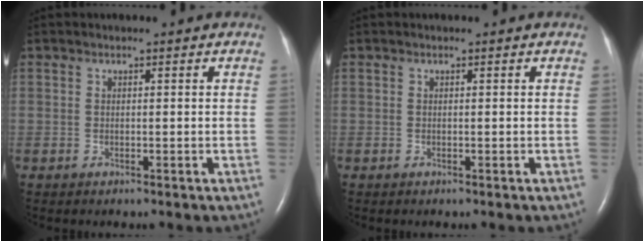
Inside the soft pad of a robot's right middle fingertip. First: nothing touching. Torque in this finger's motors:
{"motor_torque": [0.00, 0.00, 0.00, 0.00]}